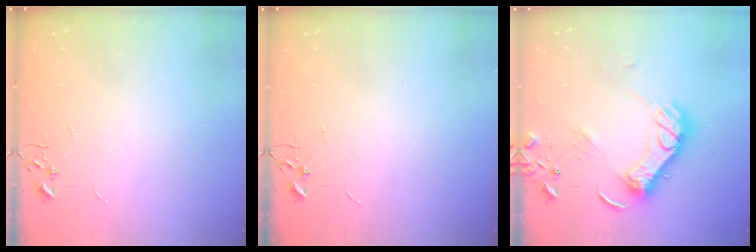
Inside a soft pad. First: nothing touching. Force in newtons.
{"total": 0.0}
{"total": 14.6, "press": 14.6, "slide": 1.1}